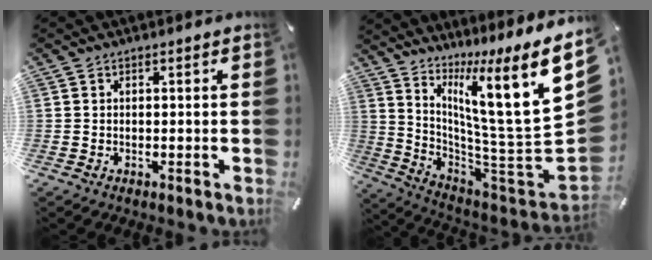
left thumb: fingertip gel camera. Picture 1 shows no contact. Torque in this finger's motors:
{"motor_torque": [3.56, 1.45, 0.95, -0.94, 0.65]}